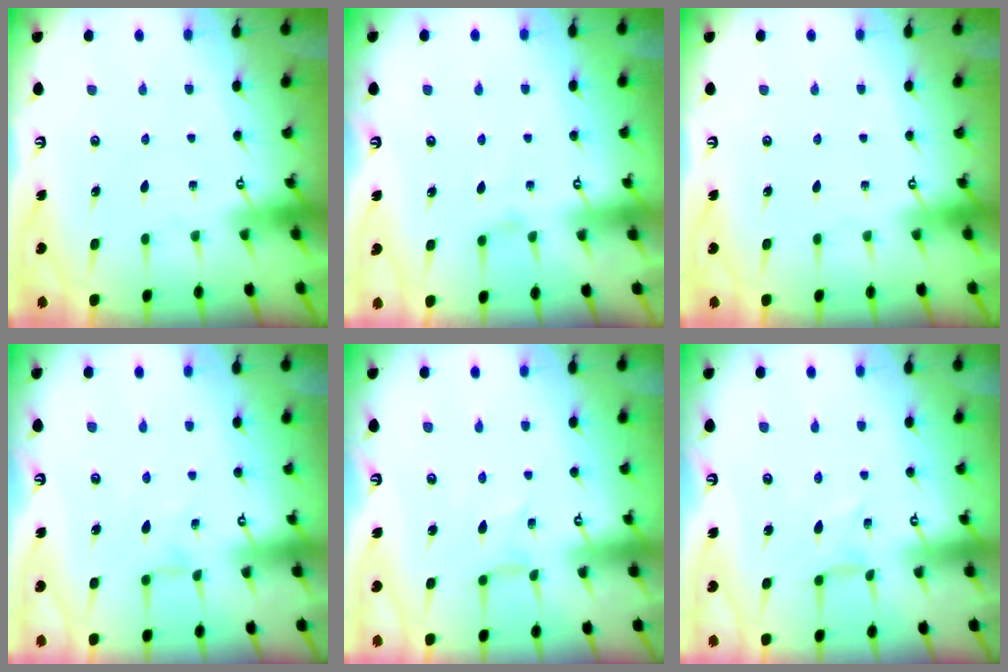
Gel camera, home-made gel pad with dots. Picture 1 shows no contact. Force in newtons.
{"total": 0.8, "press": 0.7, "slide": 0.3}
{"total": 0.0}
{"total": 0.9, "press": 0.9, "slide": 0.3}
{"total": 0.0}
{"total": 0.0}